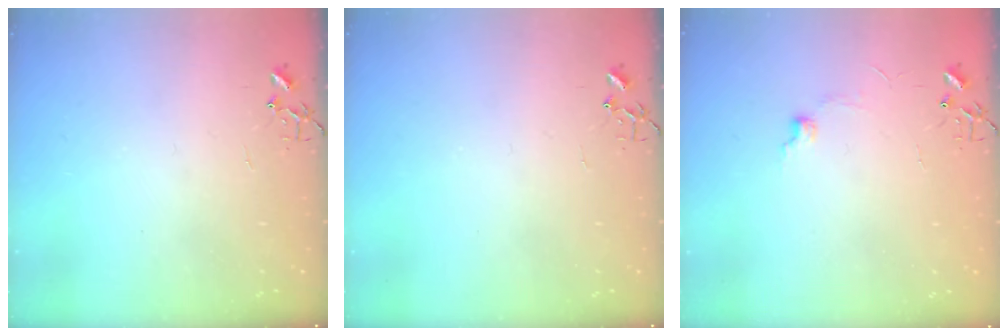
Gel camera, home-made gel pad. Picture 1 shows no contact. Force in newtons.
{"total": 0.0}
{"total": 5.3, "press": 5.2, "slide": 0.7}